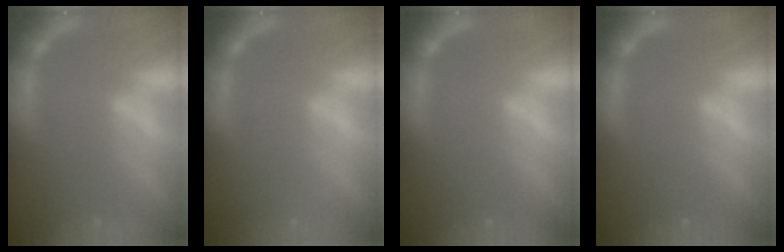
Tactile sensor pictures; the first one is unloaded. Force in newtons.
{"total": 0.9}
{"total": 0.0}
{"total": 0.0}